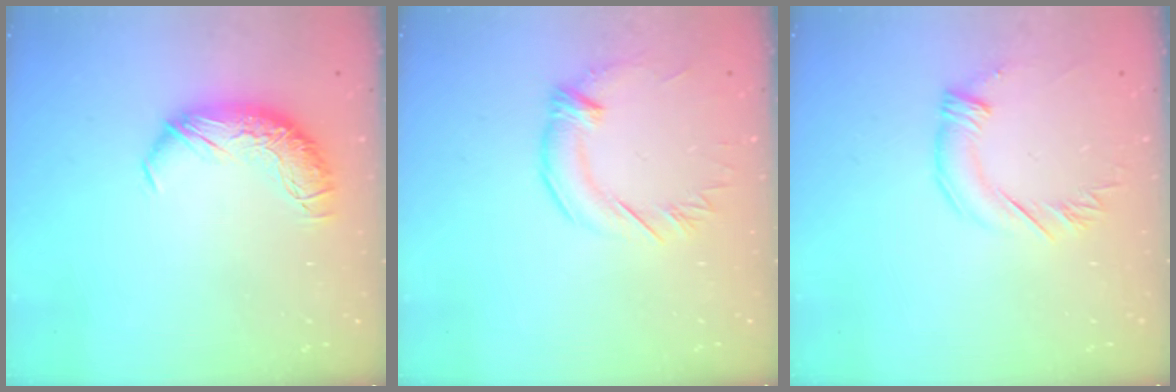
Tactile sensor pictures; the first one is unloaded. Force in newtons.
{"total": 1.3, "press": 1.1, "slide": 0.7}
{"total": 2.4, "press": 2.2, "slide": 1.0}